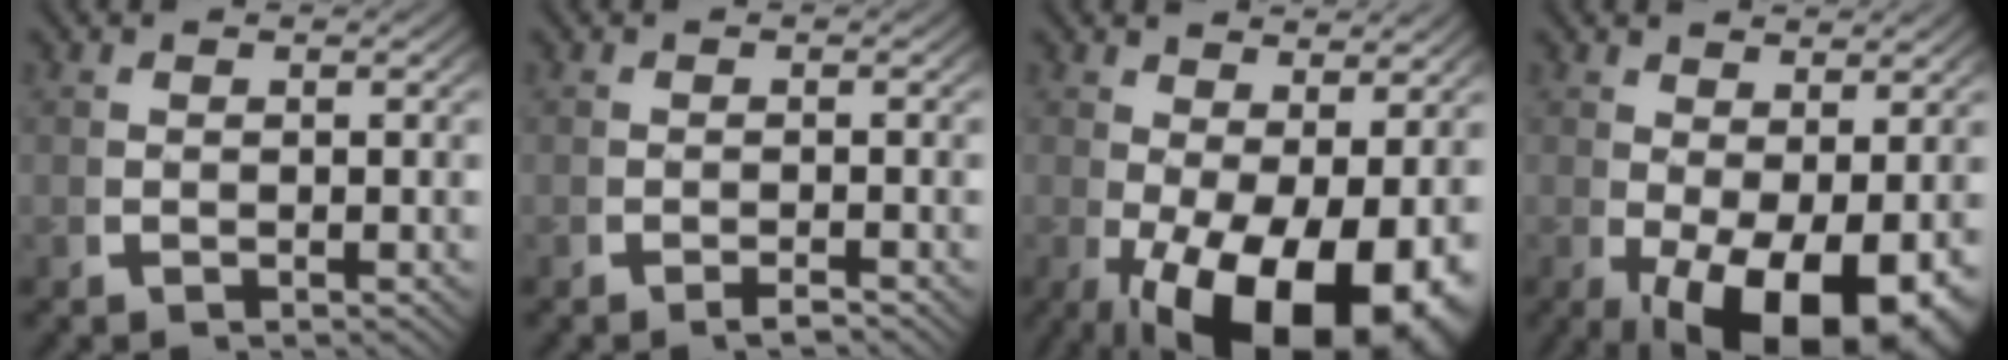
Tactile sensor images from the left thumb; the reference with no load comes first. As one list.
[{"total": 0.8, "force": [-0.7, -0.1, 0.3], "torque": [-0.004, 0.002, -0.017]}, {"total": 12.5, "force": [-3.6, 7.0, 9.7], "torque": [-0.156, -0.066, -0.017]}, {"total": 9.3, "force": [-2.7, 4.9, 7.3], "torque": [-0.118, -0.055, -0.013]}]